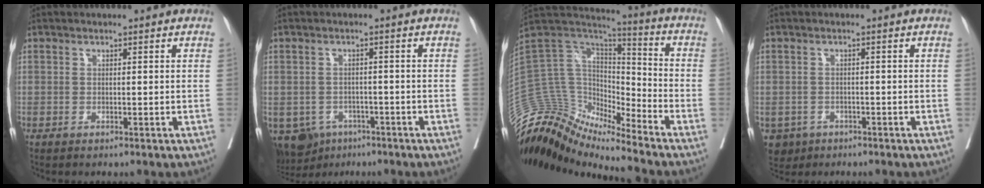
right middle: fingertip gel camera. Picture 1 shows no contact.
{"total": 7.9, "force": [-4.4, 6.2, 2.2], "torque": [-0.050, -0.001, -0.058]}
{"total": 15.2, "force": [-14.8, 2.4, 2.4], "torque": [-0.043, 0.083, -0.270]}
{"total": 3.7, "force": [-2.1, 3.1, 0.6], "torque": [-0.008, 0.004, -0.031]}